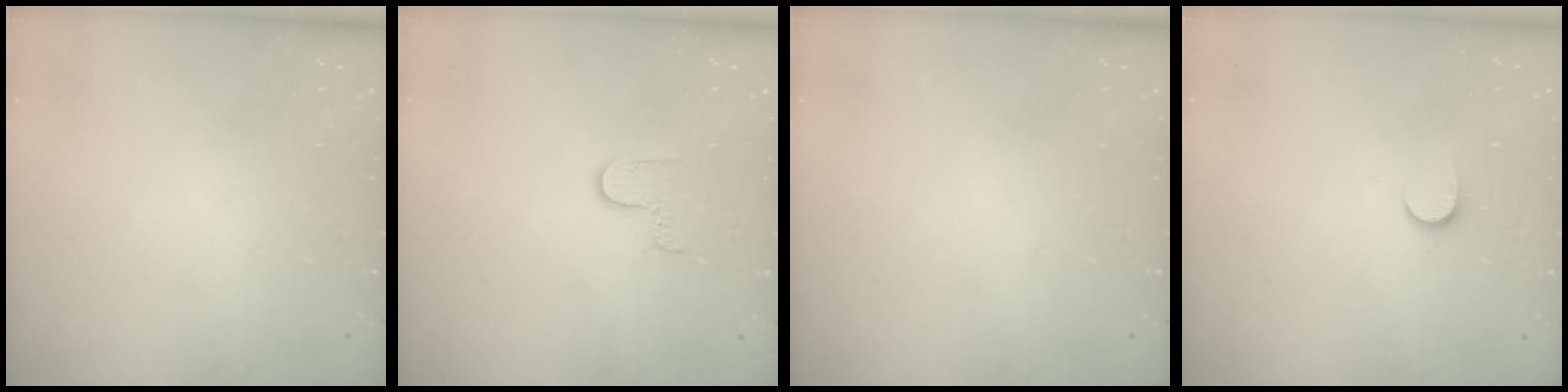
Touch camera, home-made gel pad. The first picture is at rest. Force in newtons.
{"total": 3.0, "press": 3.0, "slide": 0.4}
{"total": 0.0}
{"total": 6.4, "press": 6.4, "slide": 0.6}